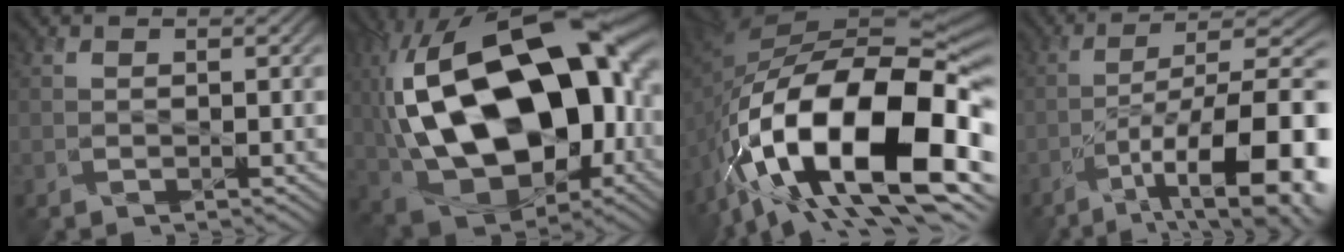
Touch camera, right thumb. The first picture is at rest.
{"total": 22.3, "force": [1.2, 13.1, 18.0], "torque": [-0.397, 0.000, 0.017]}
{"total": 20.9, "force": [-8.0, 10.2, 16.3], "torque": [-0.318, -0.042, -0.118]}
{"total": 15.1, "force": [-6.4, 5.3, 12.6], "torque": [-0.197, -0.014, -0.095]}